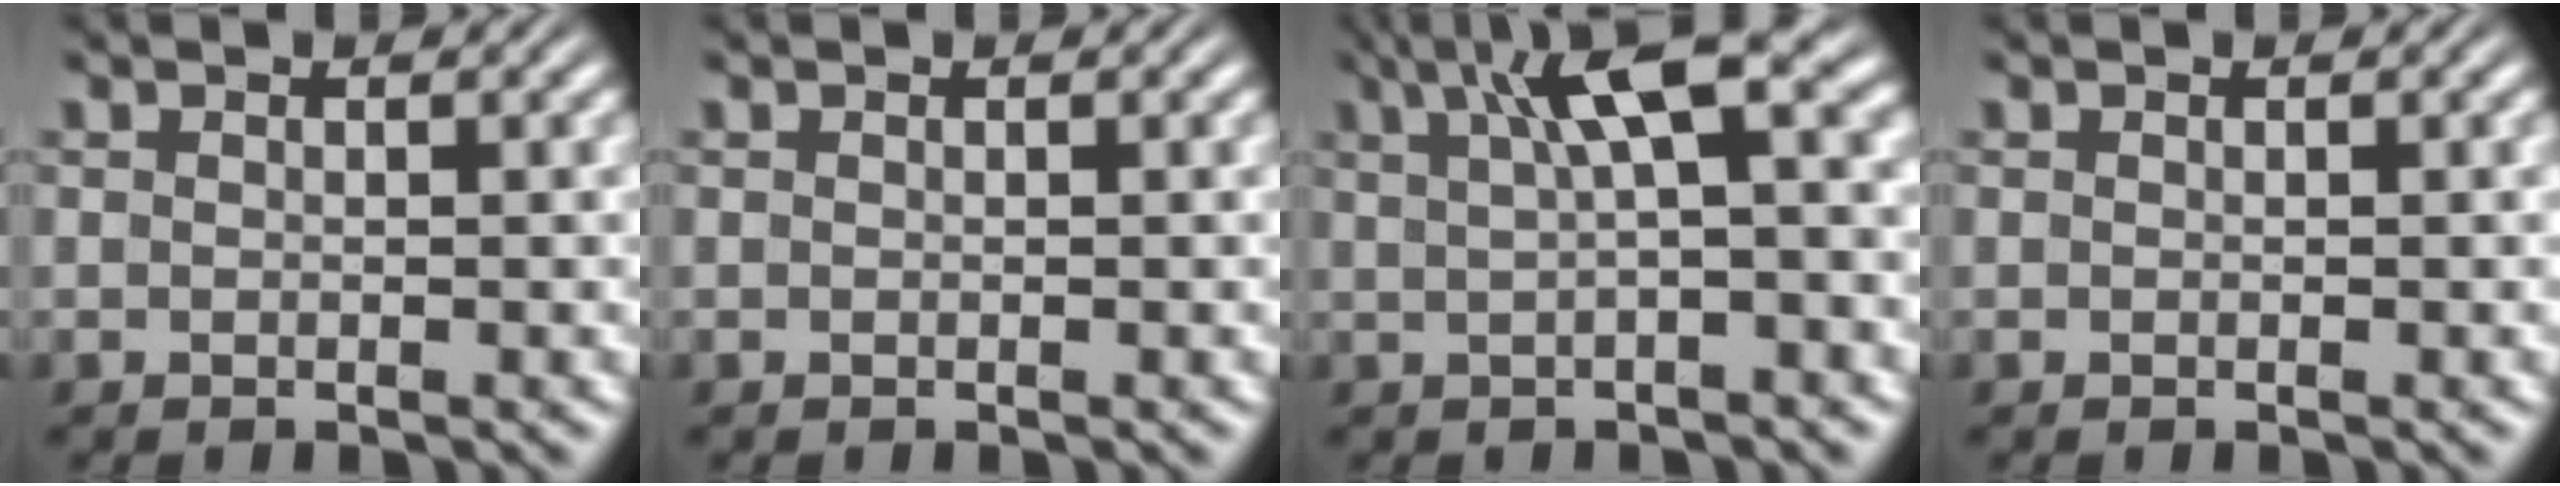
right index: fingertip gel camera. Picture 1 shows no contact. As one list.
[{"total": 0.0}, {"total": 7.2, "force": [2.7, 2.7, 6.1], "torque": [-0.072, 0.041, 0.032]}, {"total": 0.0}]